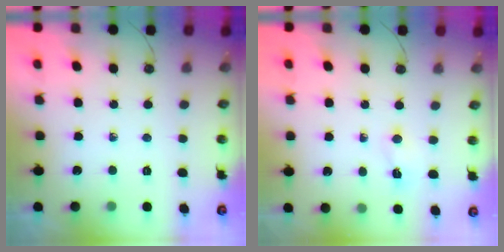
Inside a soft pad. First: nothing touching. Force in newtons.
{"total": 2.2, "press": 2.1, "slide": 0.7}